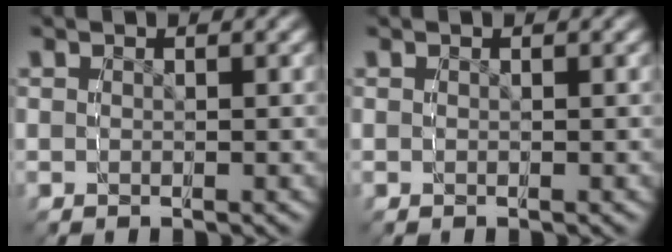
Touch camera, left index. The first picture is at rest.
{"total": 0.0}